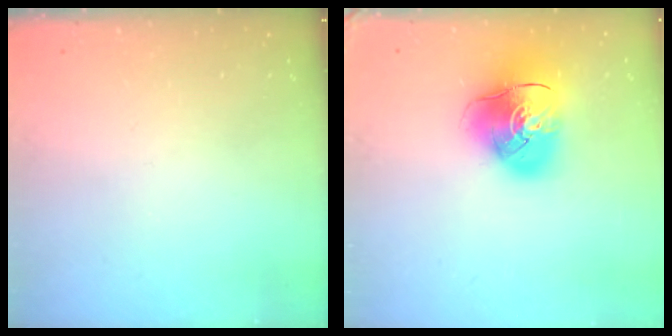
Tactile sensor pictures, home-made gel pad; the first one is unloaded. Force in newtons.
{"total": 15.6, "press": 15.5, "slide": 2.4}